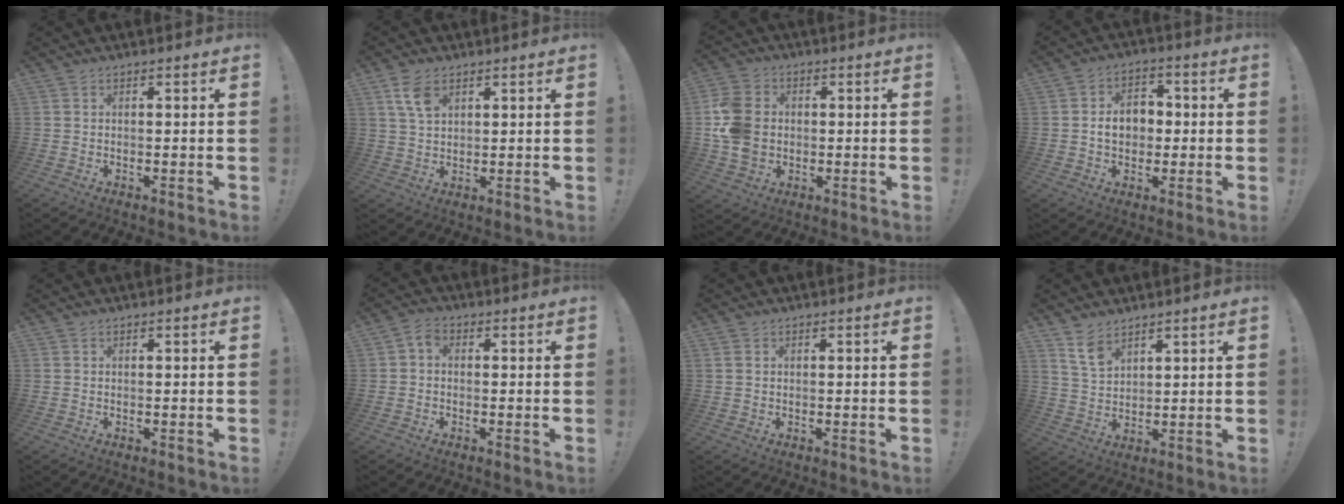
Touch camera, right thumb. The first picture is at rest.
{"total": 6.5, "force": [3.3, 3.6, 4.3], "torque": [-0.076, -0.010, 0.063]}
{"total": 14.5, "force": [0.2, 11.5, 8.8], "torque": [-0.183, 0.006, 0.005]}
{"total": 9.3, "force": [0.1, 7.2, 5.9], "torque": [-0.093, 0.013, 0.004]}
{"total": 0.0}
{"total": 2.5, "force": [-0.6, 1.7, 1.8], "torque": [-0.033, 0.009, -0.010]}
{"total": 1.0, "force": [0.5, 0.7, 0.4], "torque": [-0.004, 0.000, 0.009]}
{"total": 7.1, "force": [5.3, 3.6, 3.1], "torque": [-0.055, -0.026, 0.100]}